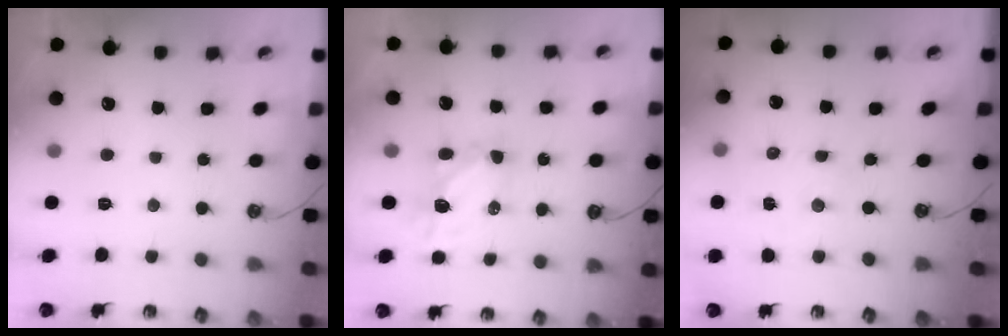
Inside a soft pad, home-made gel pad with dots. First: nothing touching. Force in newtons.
{"total": 5.5, "press": 5.5, "slide": 0.0}
{"total": 0.8, "press": 0.8, "slide": 0.2}